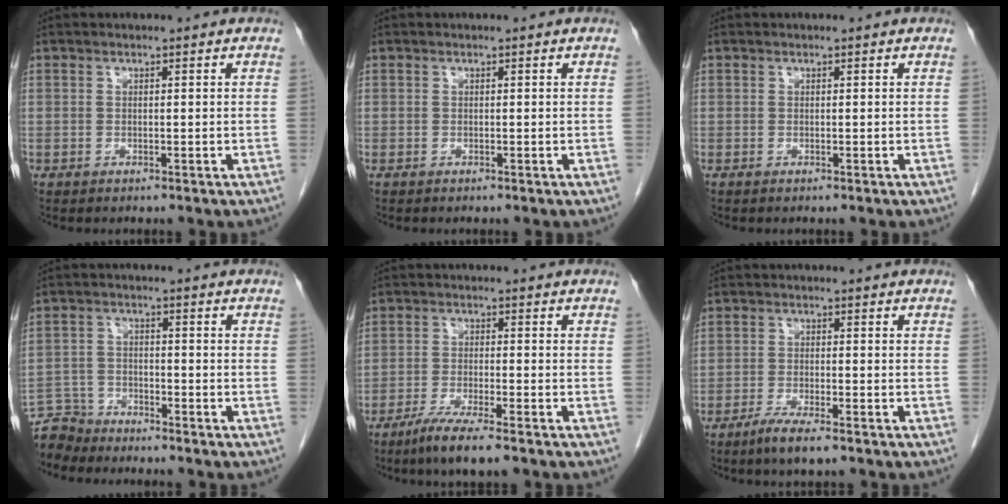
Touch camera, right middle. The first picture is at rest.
{"total": 0.0}
{"total": 0.0}
{"total": 5.5, "force": [-5.4, 1.3, -0.7], "torque": [0.016, -0.001, -0.102]}
{"total": 6.5, "force": [-4.6, 0.0, 4.6], "torque": [-0.087, -0.018, -0.080]}
{"total": 4.4, "force": [-3.0, 0.3, 3.2], "torque": [-0.064, -0.010, -0.054]}